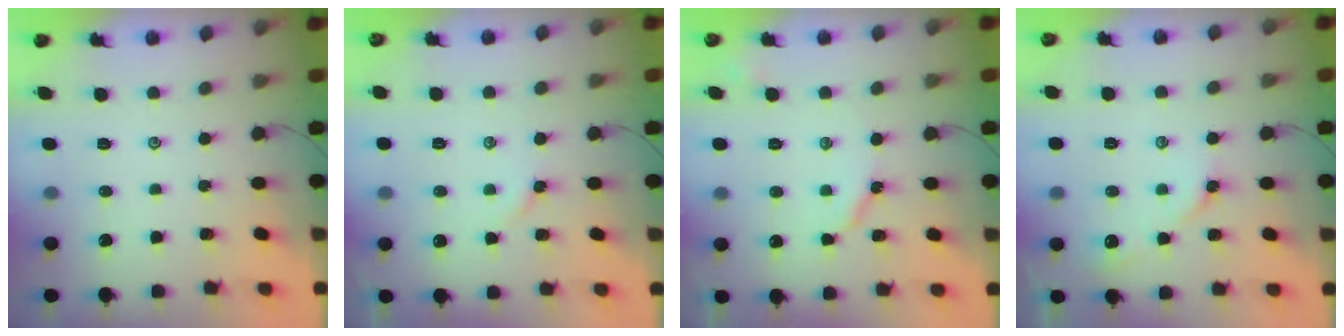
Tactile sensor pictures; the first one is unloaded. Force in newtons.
{"total": 2.3, "press": 2.3, "slide": 0.5}
{"total": 5.1, "press": 5.1, "slide": 0.7}
{"total": 6.0, "press": 6.0, "slide": 0.7}